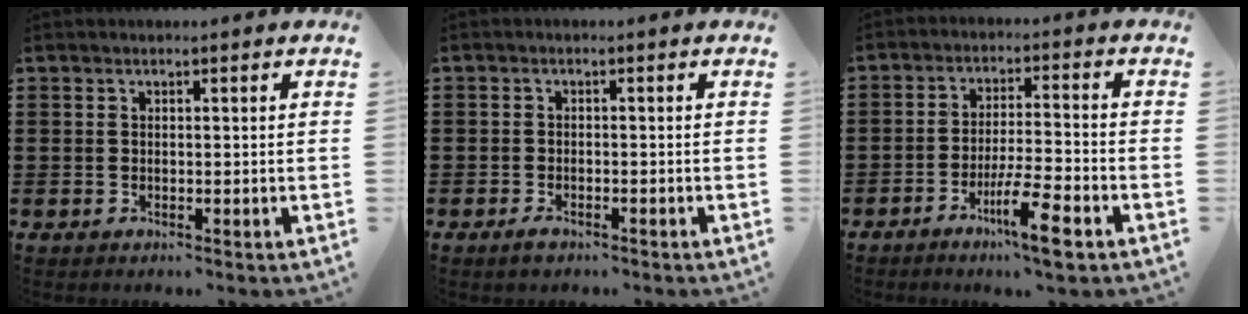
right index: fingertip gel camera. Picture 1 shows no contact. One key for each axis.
{"total": 1.2, "fx": -1.0, "fy": 0.6, "fz": 0.3, "tx": -0.009, "ty": 0.001, "tz": -0.021}
{"total": 7.4, "fx": -4.1, "fy": 1.1, "fz": 6.1, "tx": -0.116, "ty": -0.002, "tz": -0.074}